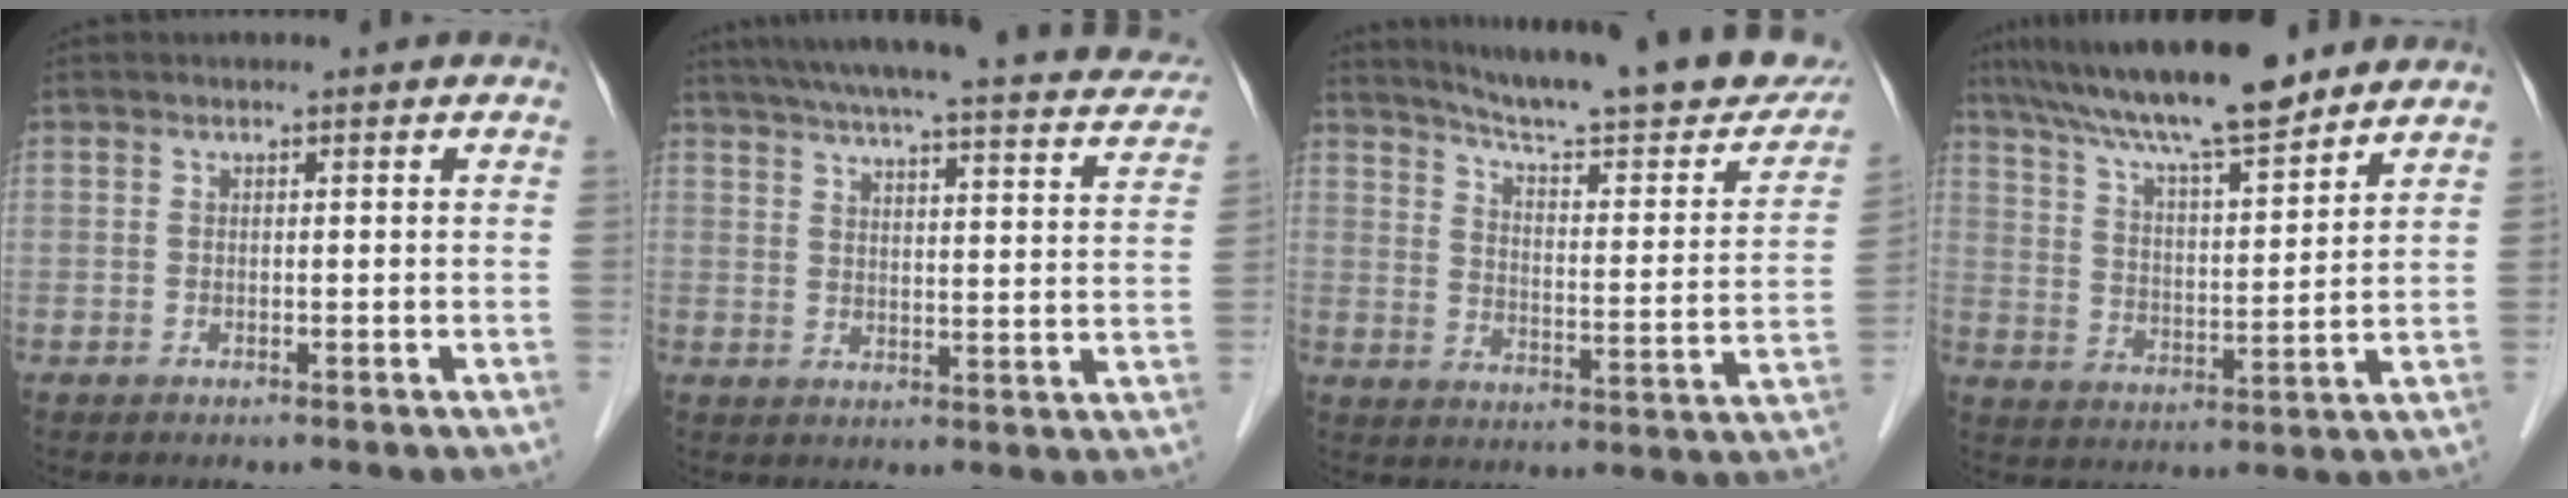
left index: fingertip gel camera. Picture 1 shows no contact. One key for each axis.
{"total": 27.0, "fx": 24.0, "fy": 3.5, "fz": 12.0, "tx": -0.183, "ty": -0.022, "tz": 0.289}
{"total": 25.1, "fx": 21.5, "fy": 3.1, "fz": 12.6, "tx": -0.183, "ty": -0.043, "tz": 0.275}
{"total": 15.4, "fx": 12.9, "fy": 1.9, "fz": 8.3, "tx": -0.143, "ty": 0.017, "tz": 0.217}